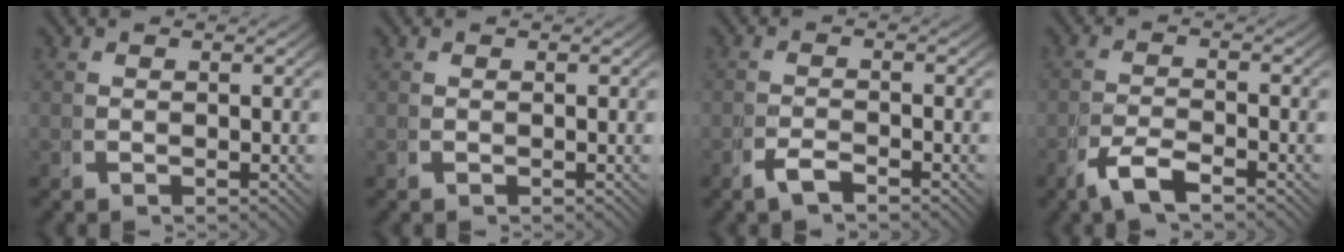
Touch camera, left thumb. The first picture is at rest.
{"total": 0.0}
{"total": 1.7, "force": [-1.4, 0.5, 0.8], "torque": [-0.020, -0.001, -0.029]}
{"total": 2.9, "force": [-1.8, 1.0, 2.1], "torque": [-0.047, -0.002, -0.037]}